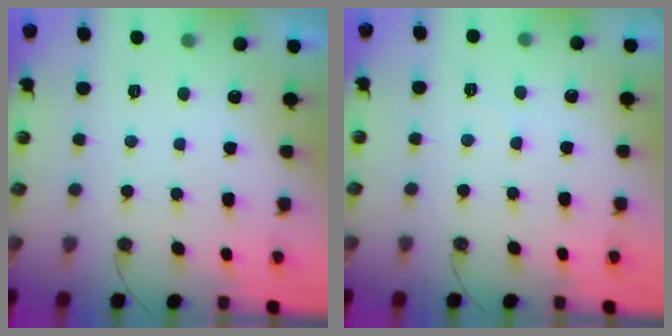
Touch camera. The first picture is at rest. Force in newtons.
{"total": 4.1, "press": 4.1, "slide": 0.6}